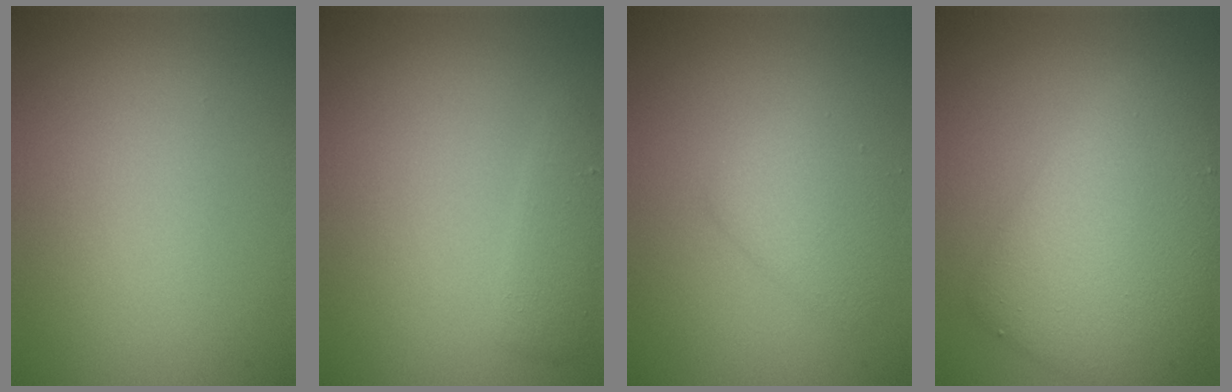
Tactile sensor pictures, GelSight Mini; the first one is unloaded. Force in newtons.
{"total": 1.8, "press": 1.8, "slide": 0.2}
{"total": 2.6, "press": 2.6, "slide": 0.1}
{"total": 7.8, "press": 7.8, "slide": 0.2}